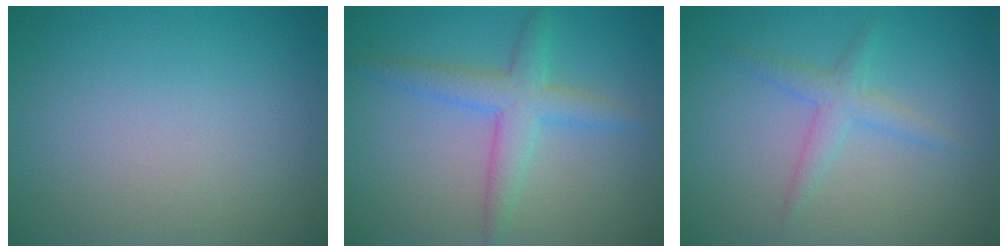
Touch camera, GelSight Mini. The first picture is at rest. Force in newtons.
{"total": 3.7, "press": 3.7, "slide": 0.0}
{"total": 2.1, "press": 2.1, "slide": 0.1}